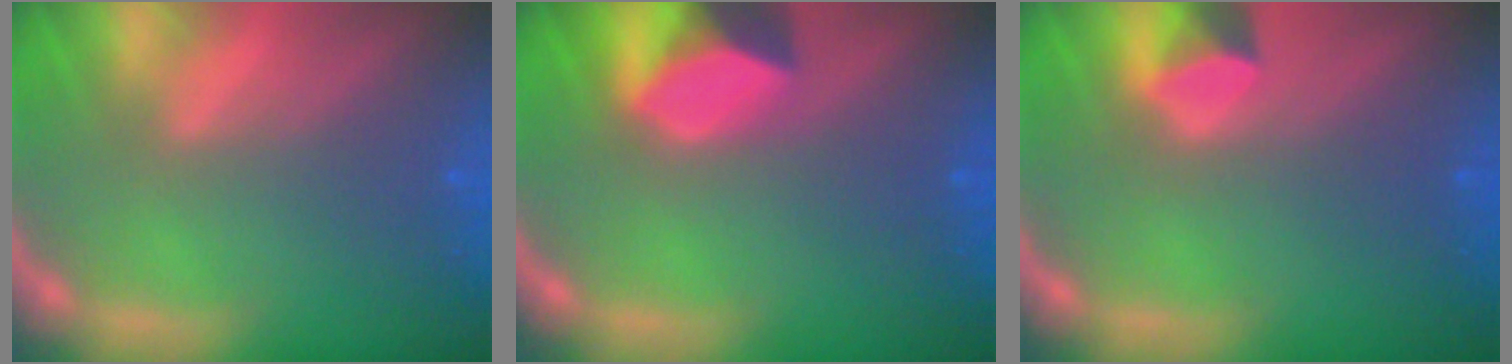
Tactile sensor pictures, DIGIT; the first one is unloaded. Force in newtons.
{"total": 4.9}
{"total": 1.9}